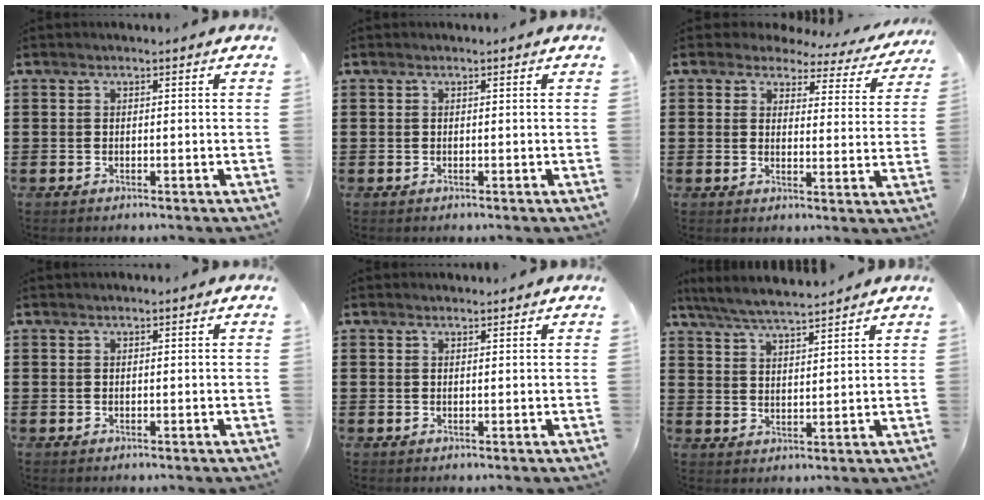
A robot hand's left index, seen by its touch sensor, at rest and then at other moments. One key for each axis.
{"total": 0.0}
{"total": 3.3, "fx": 2.8, "fy": 1.4, "fz": 1.1, "tx": -0.038, "ty": -0.012, "tz": 0.045}
{"total": 0.0}
{"total": 0.8, "fx": 0.8, "fy": 0.2, "fz": 0.1, "tx": -0.003, "ty": 0.000, "tz": 0.017}
{"total": 5.5, "fx": 5.2, "fy": 0.4, "fz": 1.9, "tx": -0.053, "ty": -0.016, "tz": 0.094}